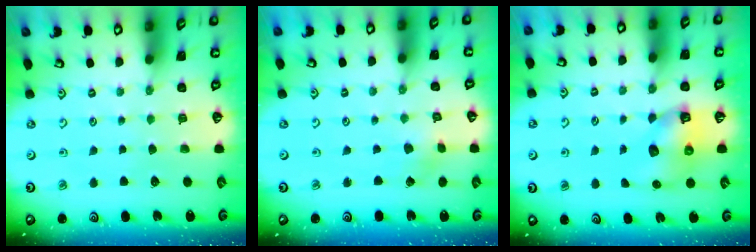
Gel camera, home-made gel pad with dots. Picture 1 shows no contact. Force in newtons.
{"total": 1.7, "press": 1.7, "slide": 0.2}
{"total": 7.3, "press": 7.3, "slide": 1.0}